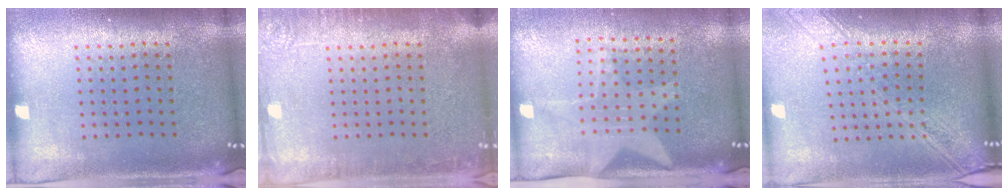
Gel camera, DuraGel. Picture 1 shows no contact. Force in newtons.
{"total": 2.1, "press": 2.1, "slide": 0.3}
{"total": 1.9, "press": 1.5, "slide": 1.1}
{"total": 2.1, "press": 1.8, "slide": 1.1}